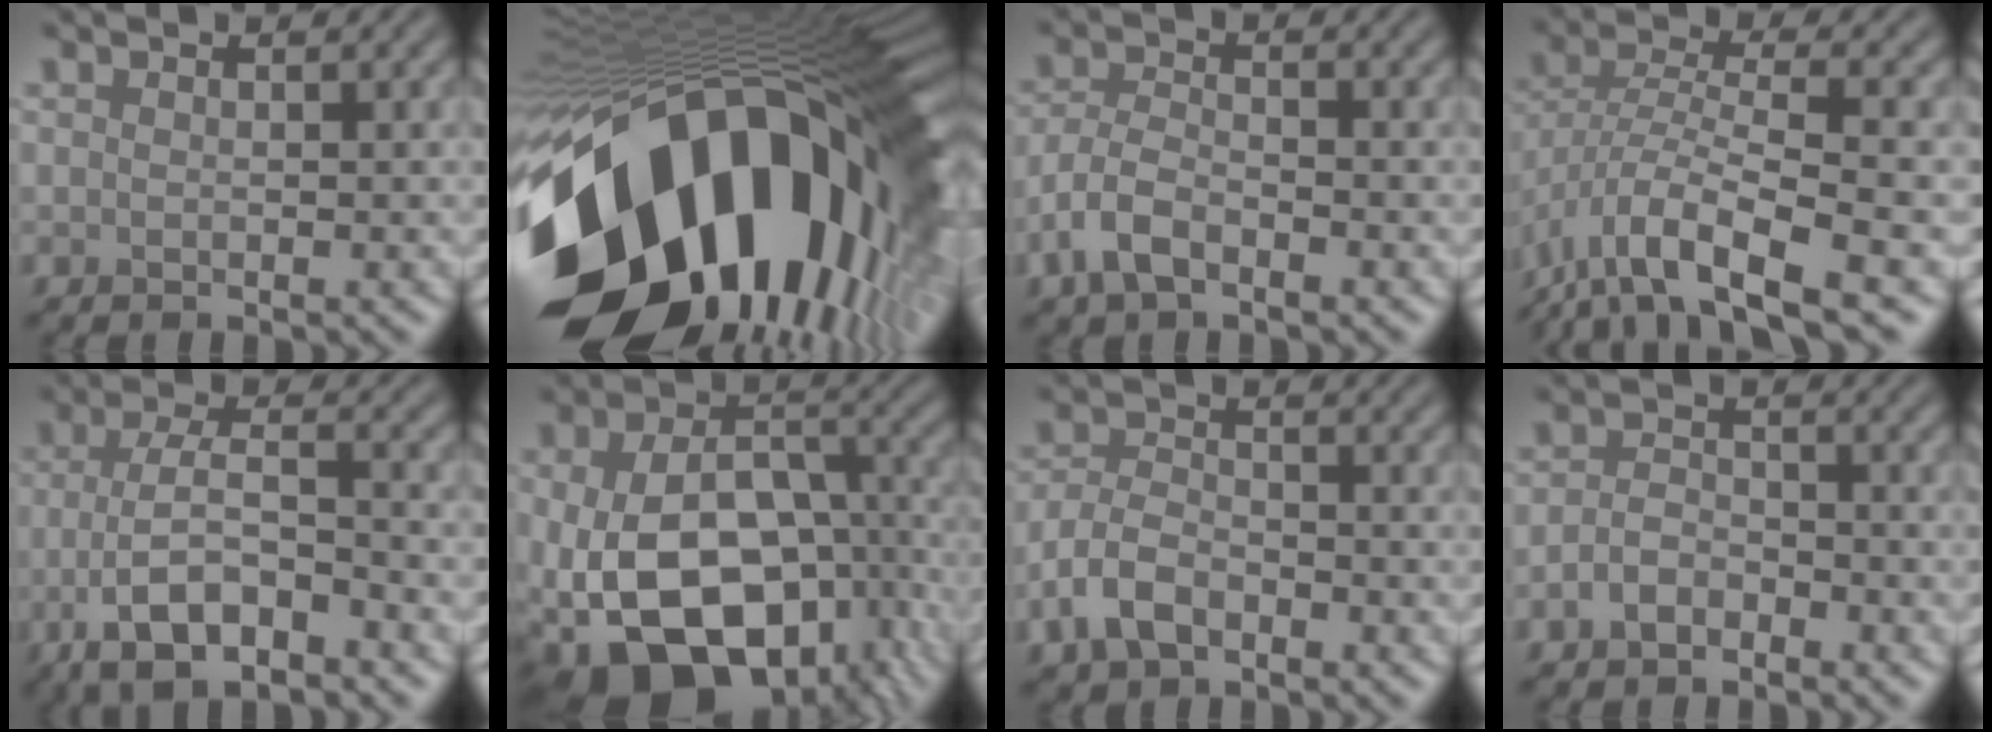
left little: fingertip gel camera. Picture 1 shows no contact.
{"total": 21.3, "force": [-6.1, 13.0, 15.7], "torque": [-0.295, -0.055, -0.097]}
{"total": 3.5, "force": [-2.0, 1.7, 2.3], "torque": [-0.047, 0.002, -0.049]}
{"total": 8.7, "force": [-5.1, 3.0, 6.4], "torque": [-0.120, -0.004, -0.103]}
{"total": 6.1, "force": [-2.5, 2.1, 5.2], "torque": [-0.096, -0.002, -0.051]}
{"total": 17.3, "force": [-6.2, 11.4, 11.4], "torque": [-0.208, -0.036, -0.075]}
{"total": 3.8, "force": [-2.1, 2.2, 2.3], "torque": [-0.046, 0.001, -0.051]}
{"total": 2.0, "force": [-1.2, 1.2, 1.1], "torque": [-0.022, 0.004, -0.029]}